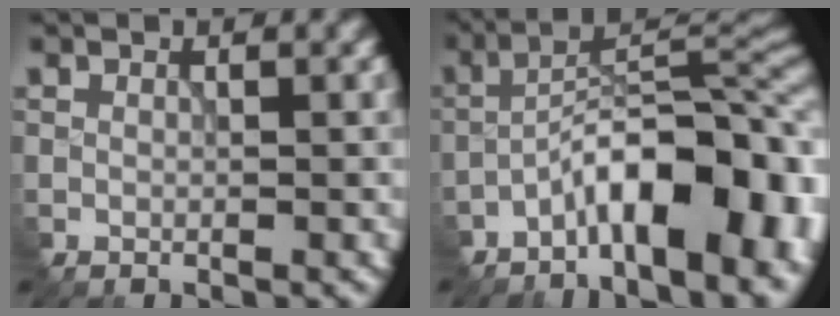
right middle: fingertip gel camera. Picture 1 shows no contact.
{"total": 10.6, "force": [-5.0, 3.5, 8.6], "torque": [-0.128, 0.021, -0.085]}